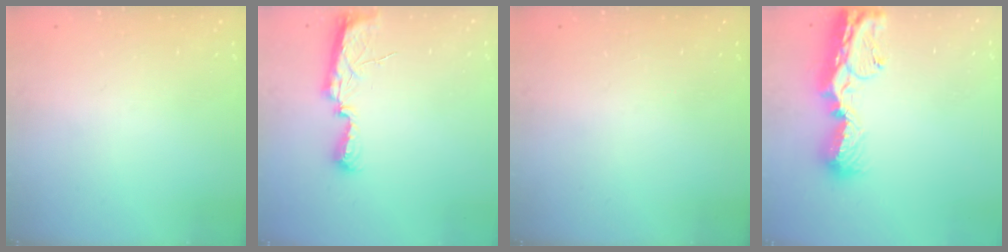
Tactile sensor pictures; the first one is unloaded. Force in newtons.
{"total": 8.1, "press": 8.0, "slide": 1.2}
{"total": 0.0}
{"total": 15.0, "press": 15.0, "slide": 1.2}